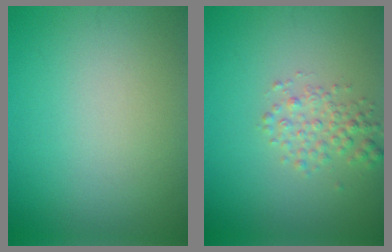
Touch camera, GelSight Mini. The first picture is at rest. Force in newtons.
{"total": 2.2, "press": 2.2, "slide": 0.1}